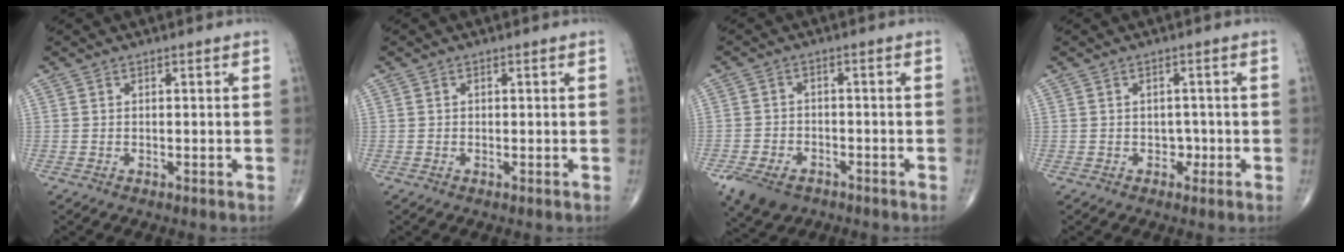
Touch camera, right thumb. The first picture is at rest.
{"total": 0.0}
{"total": 8.1, "force": [-5.0, 5.1, 3.8], "torque": [-0.070, 0.020, -0.080]}
{"total": 2.0, "force": [-0.6, 1.7, 0.8], "torque": [0.005, 0.007, -0.011]}